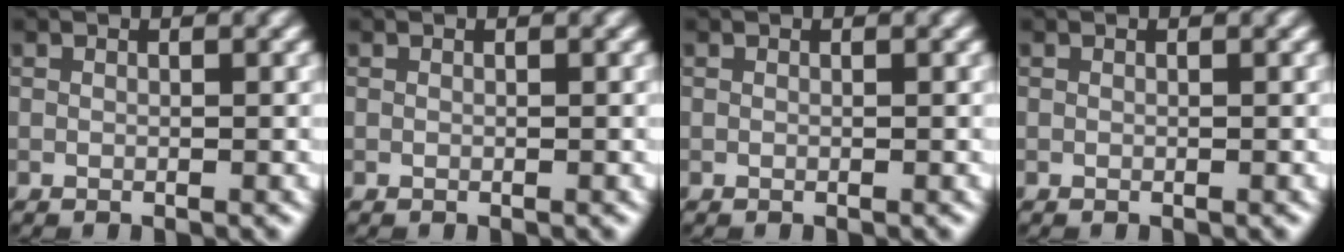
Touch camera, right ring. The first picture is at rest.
{"total": 0.0}
{"total": 0.0}
{"total": 0.0}